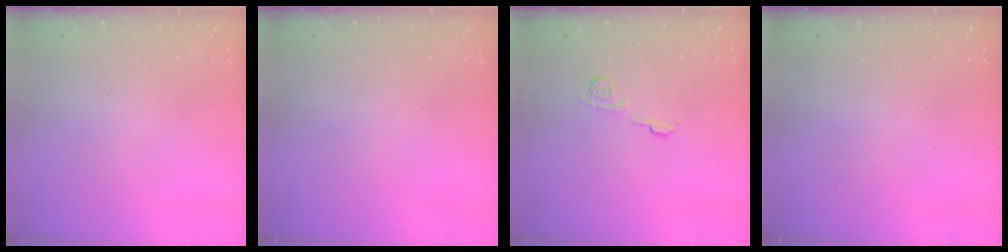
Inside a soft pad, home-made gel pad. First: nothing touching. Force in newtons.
{"total": 0.0}
{"total": 7.8, "press": 7.8, "slide": 0.6}
{"total": 0.0}